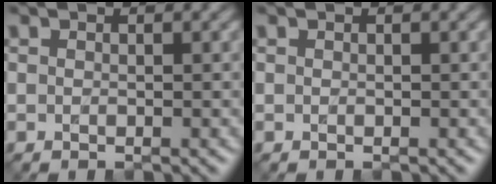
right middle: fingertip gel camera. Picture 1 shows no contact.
{"total": 0.0}